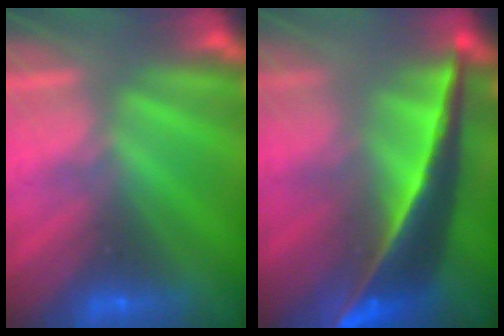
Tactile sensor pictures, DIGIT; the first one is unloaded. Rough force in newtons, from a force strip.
{"total": 7.4}